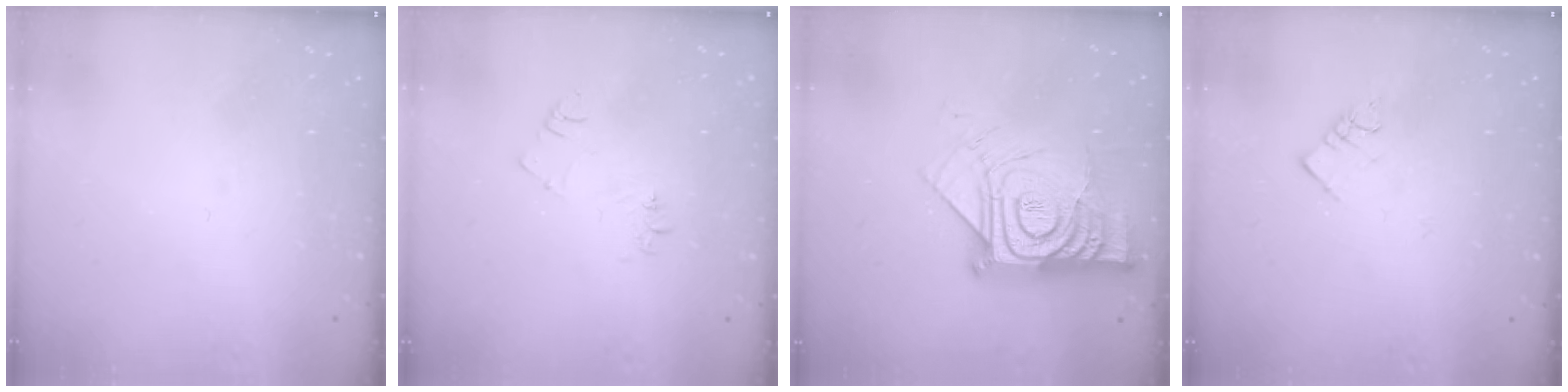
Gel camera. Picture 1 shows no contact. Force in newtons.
{"total": 6.7, "press": 6.7, "slide": 0.8}
{"total": 17.1, "press": 17.0, "slide": 1.5}
{"total": 4.2, "press": 4.2, "slide": 0.4}